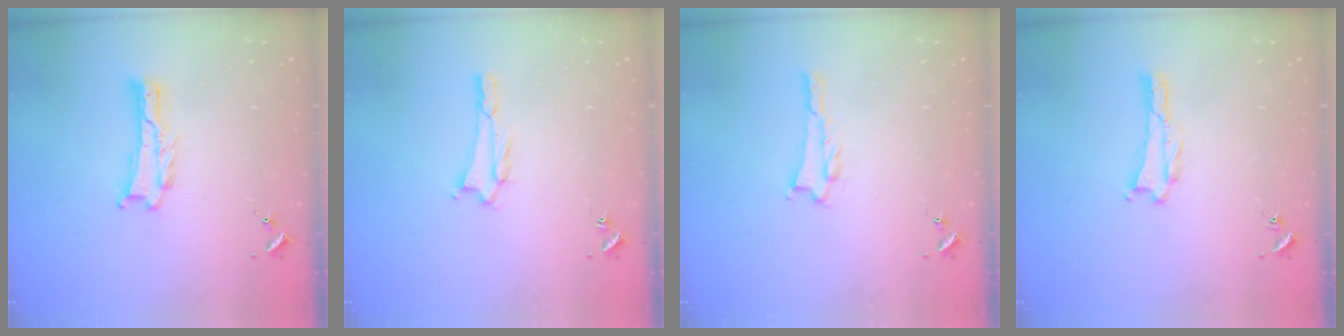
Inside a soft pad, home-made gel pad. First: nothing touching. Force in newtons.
{"total": 1.5, "press": 1.5, "slide": 0.3}
{"total": 0.5, "press": 0.5, "slide": 0.1}
{"total": 0.0}